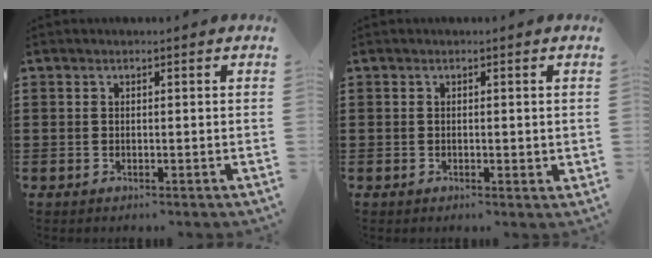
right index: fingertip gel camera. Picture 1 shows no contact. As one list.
[{"total": 0.5, "force": [0.1, 0.4, 0.3], "torque": [-0.007, 0.003, 0.000]}]